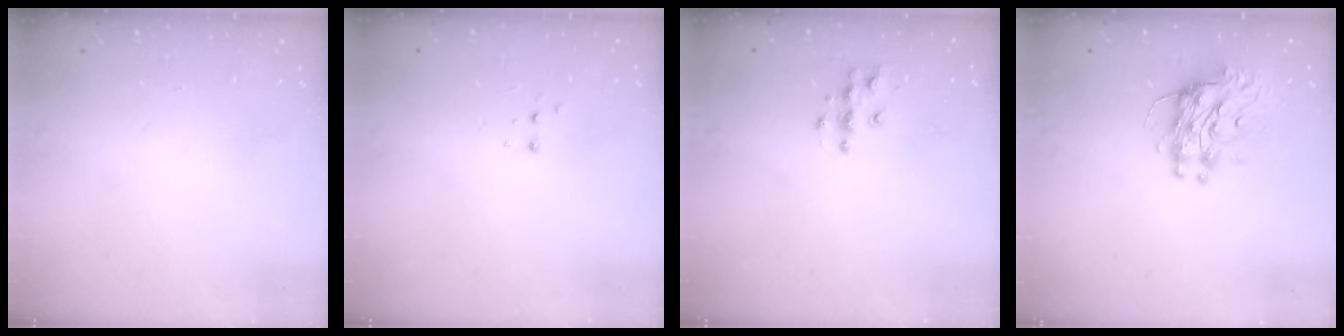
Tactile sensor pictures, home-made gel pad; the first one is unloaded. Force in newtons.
{"total": 2.7, "press": 2.7, "slide": 0.5}
{"total": 5.0, "press": 5.0, "slide": 0.2}
{"total": 10.1, "press": 10.1, "slide": 1.0}